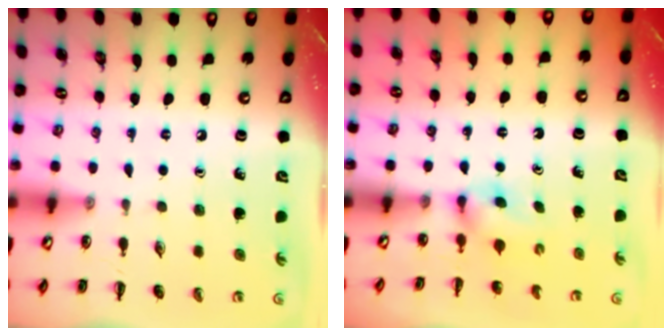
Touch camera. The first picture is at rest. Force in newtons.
{"total": 2.9, "press": 2.8, "slide": 1.0}